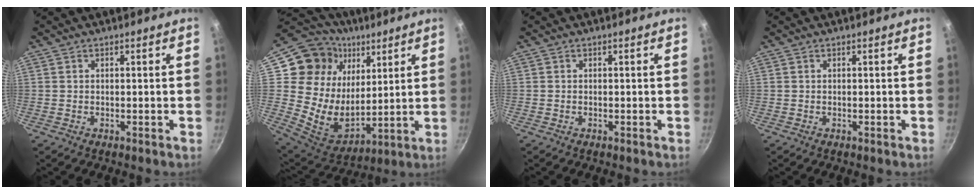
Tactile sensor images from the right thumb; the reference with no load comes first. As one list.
[{"total": 19.6, "force": [7.6, 15.8, 8.9], "torque": [-0.118, -0.037, 0.142]}, {"total": 0.0}, {"total": 0.0}]